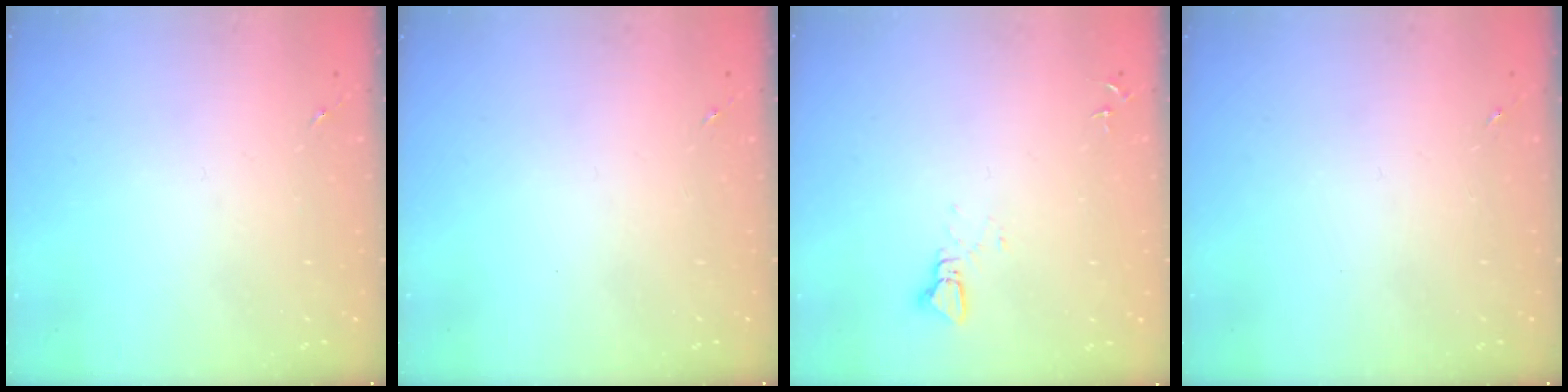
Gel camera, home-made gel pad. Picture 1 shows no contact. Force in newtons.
{"total": 0.0}
{"total": 2.3, "press": 2.3, "slide": 0.1}
{"total": 0.0}